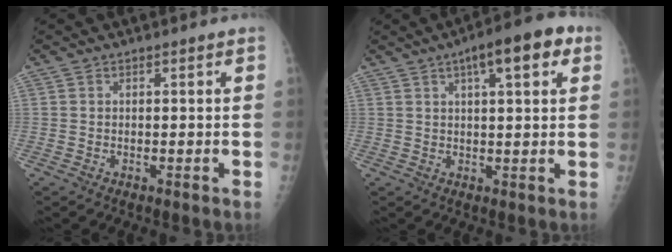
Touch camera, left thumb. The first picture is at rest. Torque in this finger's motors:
{"motor_torque": [1.43, 1.02, 0.86, -0.27, 0.16]}